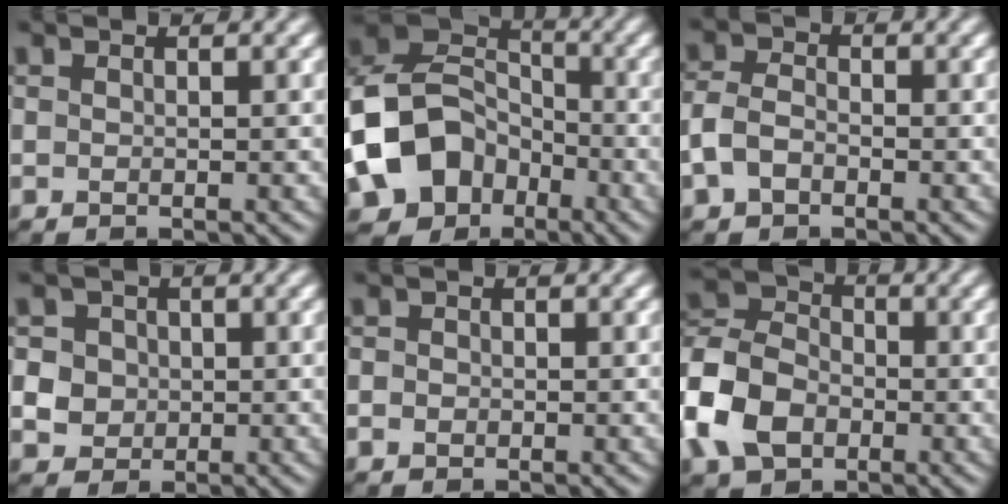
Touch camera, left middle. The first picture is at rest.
{"total": 11.5, "force": [-3.7, 9.0, 6.1], "torque": [-0.128, -0.007, -0.086]}
{"total": 3.0, "force": [-1.1, 2.1, 1.9], "torque": [-0.045, 0.005, -0.031]}
{"total": 6.2, "force": [1.0, 5.7, 2.2], "torque": [-0.049, 0.032, 0.004]}
{"total": 1.1, "force": [-0.3, 1.0, 0.4], "torque": [-0.002, -0.003, -0.007]}
{"total": 8.0, "force": [-2.8, 5.9, 4.5], "torque": [-0.095, 0.006, -0.075]}